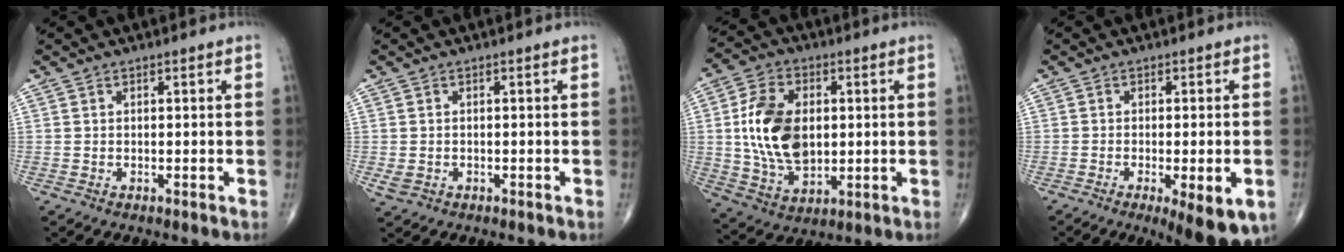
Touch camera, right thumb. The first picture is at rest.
{"total": 1.7, "force": [-0.4, 1.3, 1.0], "torque": [-0.024, 0.003, -0.003]}
{"total": 15.3, "force": [1.3, 9.7, 11.8], "torque": [-0.201, -0.005, 0.028]}
{"total": 10.9, "force": [-4.7, 3.2, 9.3], "torque": [-0.121, -0.005, -0.061]}